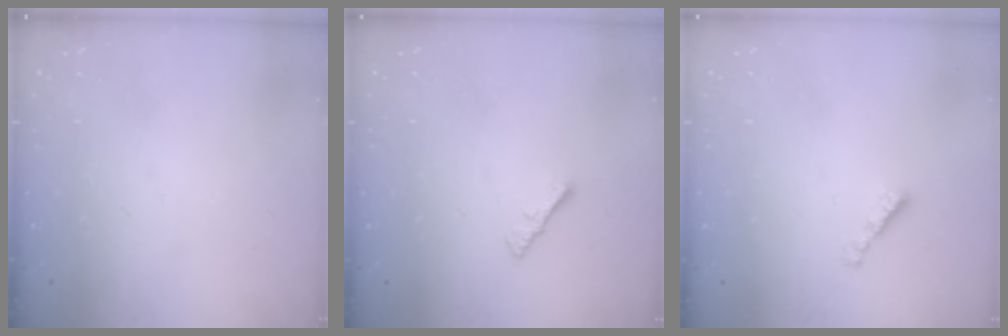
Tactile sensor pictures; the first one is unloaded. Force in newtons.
{"total": 1.1, "press": 1.1, "slide": 0.4}
{"total": 2.3, "press": 2.2, "slide": 0.4}